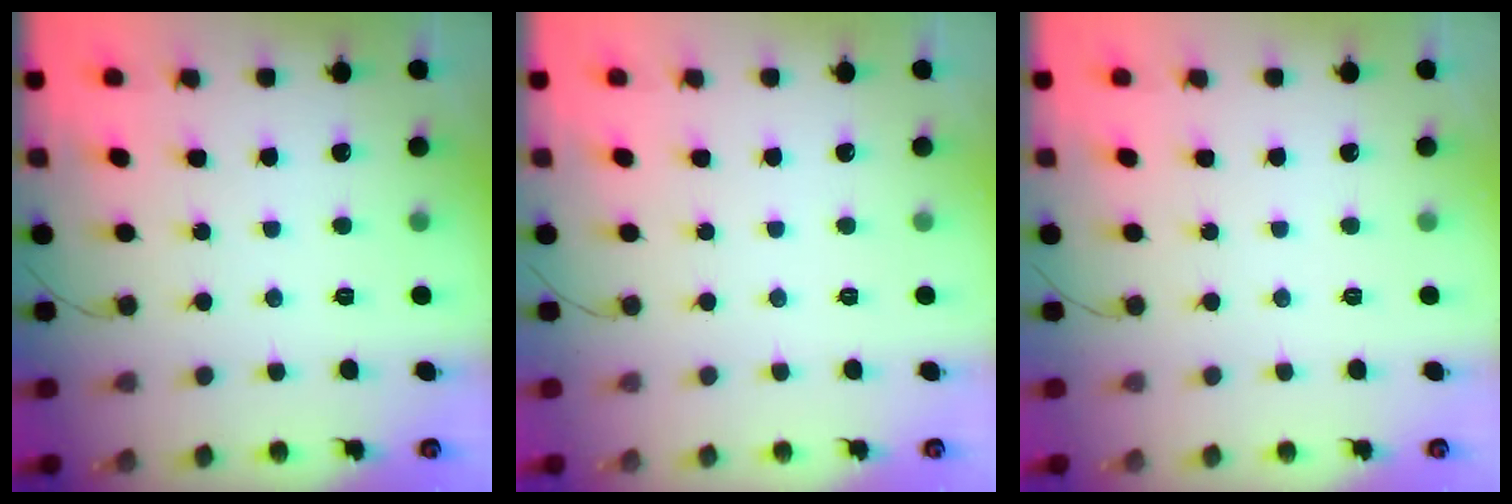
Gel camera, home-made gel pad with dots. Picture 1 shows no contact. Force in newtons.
{"total": 0.0}
{"total": 0.0}